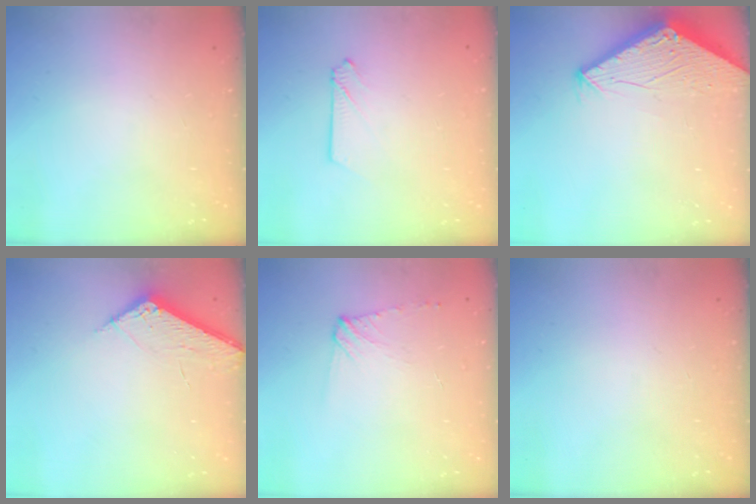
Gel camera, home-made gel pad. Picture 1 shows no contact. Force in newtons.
{"total": 2.7, "press": 2.7, "slide": 0.3}
{"total": 2.9, "press": 2.9, "slide": 0.2}
{"total": 4.7, "press": 4.7, "slide": 0.5}
{"total": 6.1, "press": 6.0, "slide": 1.0}
{"total": 0.0}